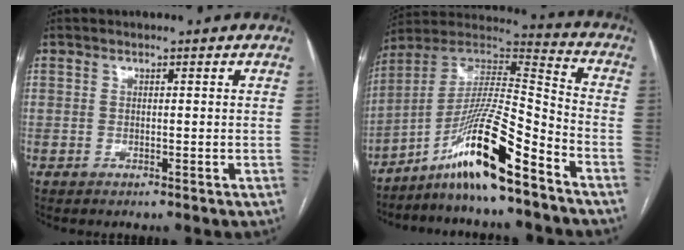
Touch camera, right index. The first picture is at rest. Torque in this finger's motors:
{"motor_torque": [1.60, -0.53, 0.54, 0.21]}